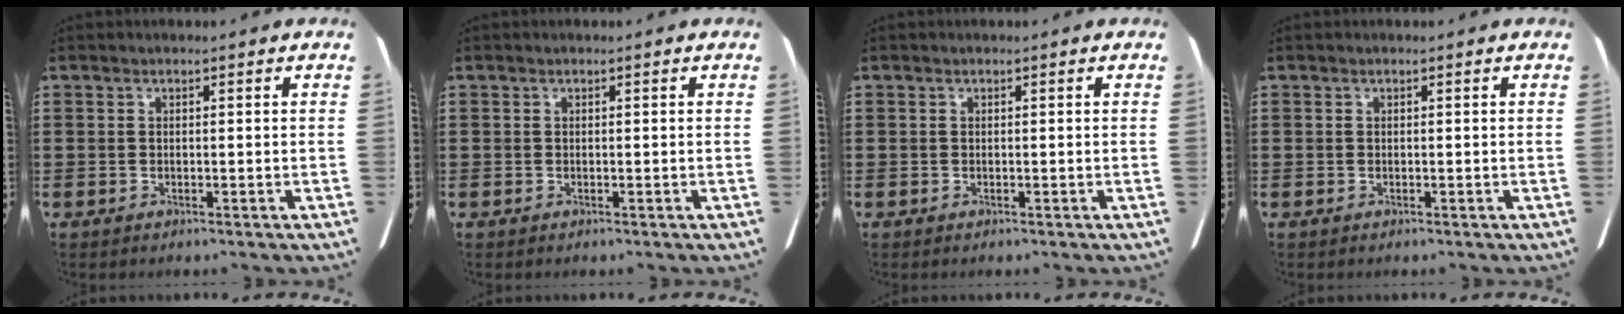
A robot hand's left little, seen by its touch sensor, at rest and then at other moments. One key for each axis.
{"total": 0.0}
{"total": 0.0}
{"total": 0.0}